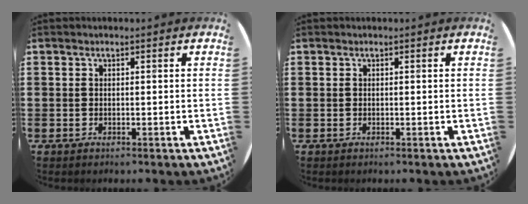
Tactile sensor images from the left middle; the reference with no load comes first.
{"total": 0.0}